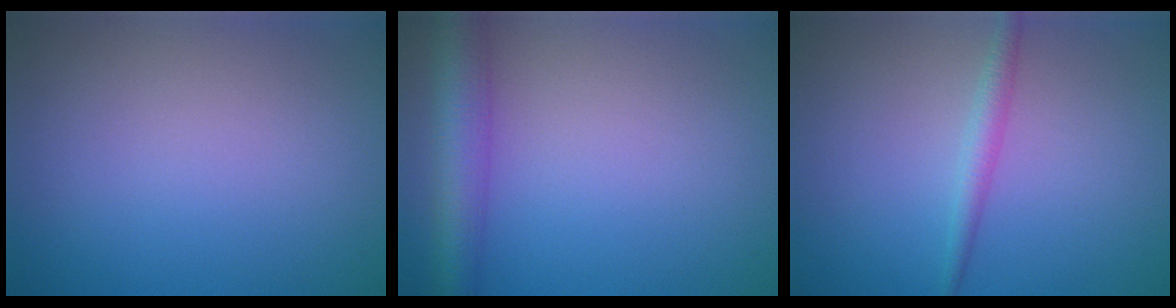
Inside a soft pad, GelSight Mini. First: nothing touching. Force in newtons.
{"total": 5.1, "press": 5.1, "slide": 0.2}
{"total": 1.7, "press": 1.7, "slide": 0.0}